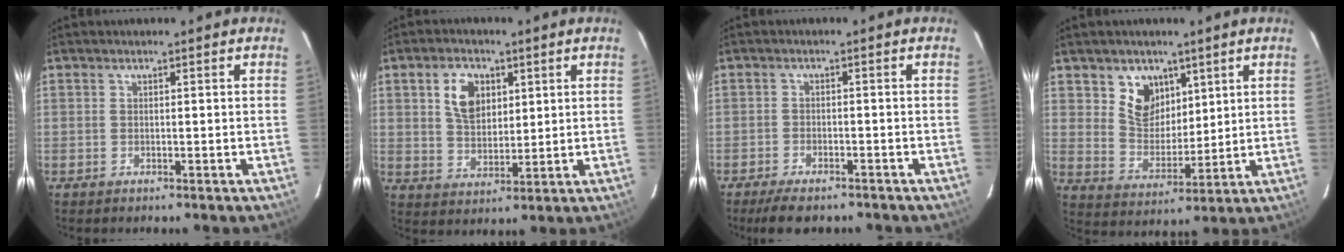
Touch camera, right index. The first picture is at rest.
{"total": 7.8, "force": [2.9, 5.1, 5.1], "torque": [-0.094, 0.014, 0.057]}
{"total": 6.7, "force": [-5.4, 2.2, 3.2], "torque": [-0.077, -0.012, -0.086]}
{"total": 8.3, "force": [4.6, 6.2, 3.0], "torque": [-0.052, 0.000, 0.094]}